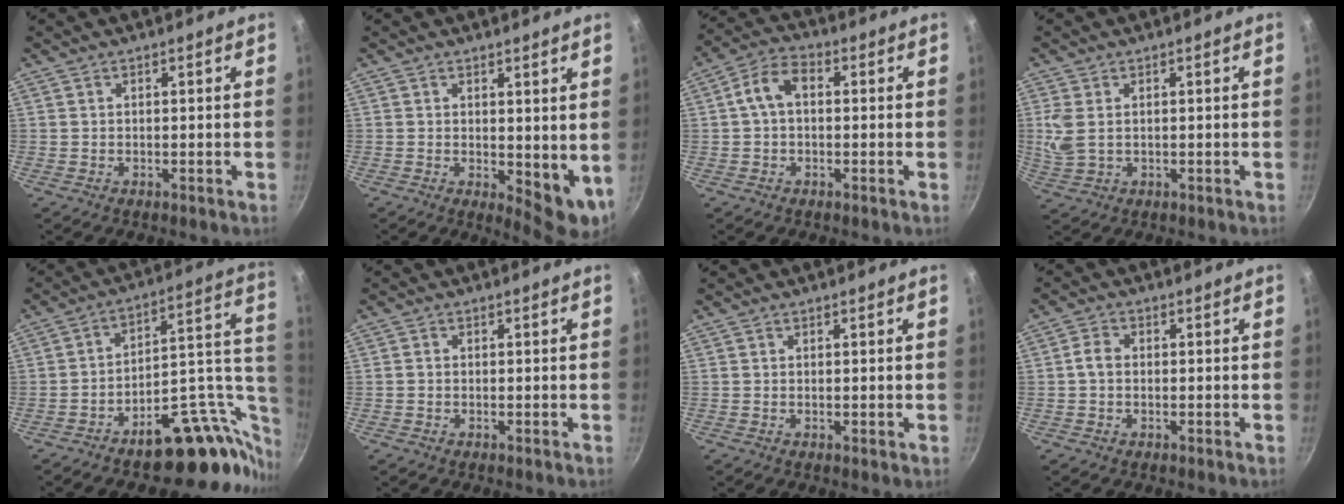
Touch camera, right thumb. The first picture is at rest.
{"total": 7.0, "force": [1.4, 3.3, 6.0], "torque": [-0.073, -0.019, 0.025]}
{"total": 6.5, "force": [0.4, 4.4, 4.8], "torque": [-0.087, 0.026, -0.002]}
{"total": 4.9, "force": [0.7, 3.1, 3.7], "torque": [-0.080, -0.003, 0.020]}
{"total": 22.6, "force": [-7.7, 12.9, 16.8], "torque": [-0.155, 0.061, -0.101]}
{"total": 0.8, "force": [-0.3, 0.7, 0.3], "torque": [-0.004, 0.002, -0.007]}
{"total": 0.6, "force": [0.0, 0.2, 0.6], "torque": [-0.008, -0.001, -0.002]}
{"total": 3.0, "force": [-0.2, 2.3, 1.9], "torque": [-0.035, 0.011, -0.010]}